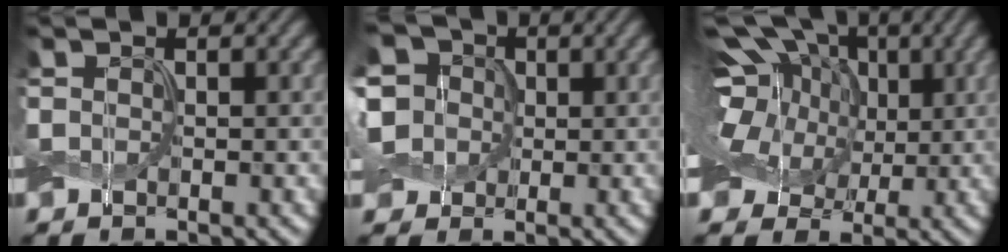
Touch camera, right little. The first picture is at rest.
{"total": 8.3, "force": [2.1, 6.8, 4.2], "torque": [-0.104, 0.030, 0.019]}
{"total": 17.0, "force": [4.8, 12.9, 9.9], "torque": [-0.200, 0.048, 0.057]}